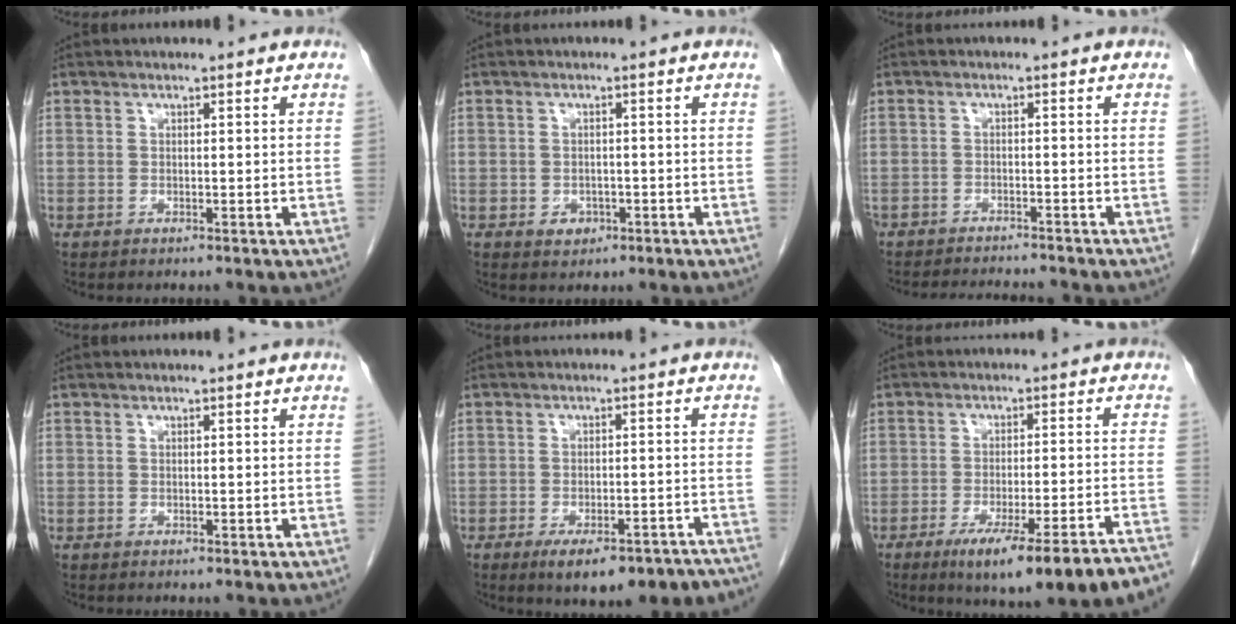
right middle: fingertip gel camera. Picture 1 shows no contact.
{"total": 2.1, "force": [-0.9, 1.7, 0.9], "torque": [-0.012, 0.003, -0.005]}
{"total": 7.0, "force": [-6.7, 0.9, 1.8], "torque": [-0.019, -0.006, -0.098]}
{"total": 0.0}
{"total": 12.4, "force": [-9.8, 3.3, 6.8], "torque": [-0.062, 0.009, -0.123]}
{"total": 17.7, "force": [-13.4, 0.0, 11.5], "torque": [-0.110, -0.008, -0.190]}